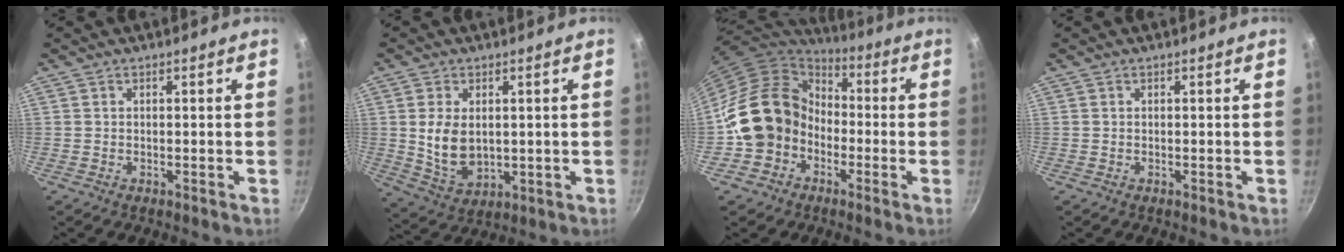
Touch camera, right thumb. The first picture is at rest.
{"total": 8.9, "force": [1.1, 5.7, 6.8], "torque": [-0.118, -0.017, 0.037]}
{"total": 15.3, "force": [-3.6, 13.1, 7.0], "torque": [-0.084, 0.057, -0.069]}
{"total": 0.0}